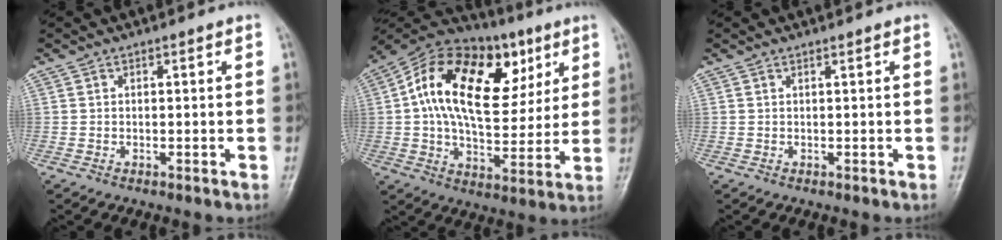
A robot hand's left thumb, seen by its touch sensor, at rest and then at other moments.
{"total": 24.7, "force": [7.2, 13.9, 19.1], "torque": [-0.292, 0.012, 0.108]}
{"total": 0.0}